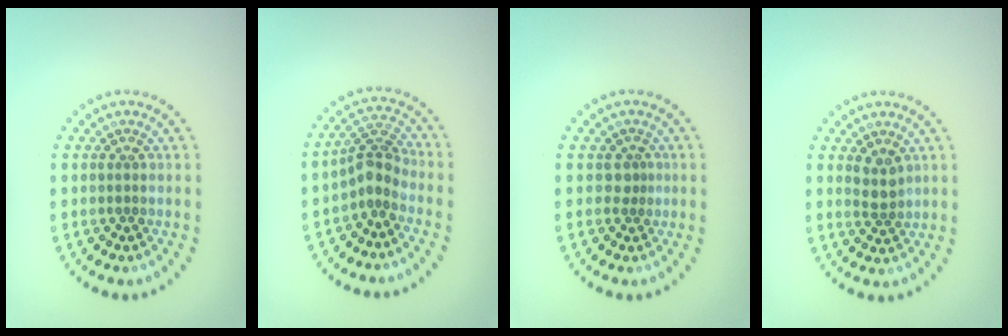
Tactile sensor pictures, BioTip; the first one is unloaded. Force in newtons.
{"total": 2.8, "press": 2.1, "slide": 1.9}
{"total": 0.8, "press": 0.4, "slide": 0.7}
{"total": 1.8, "press": 1.5, "slide": 1.0}